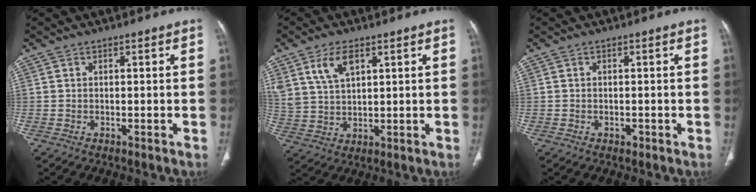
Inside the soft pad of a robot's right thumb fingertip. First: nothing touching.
{"total": 7.7, "force": [4.0, 4.0, 5.2], "torque": [-0.097, -0.013, 0.088]}
{"total": 0.8, "force": [-0.4, 0.6, 0.4], "torque": [-0.004, 0.001, -0.005]}